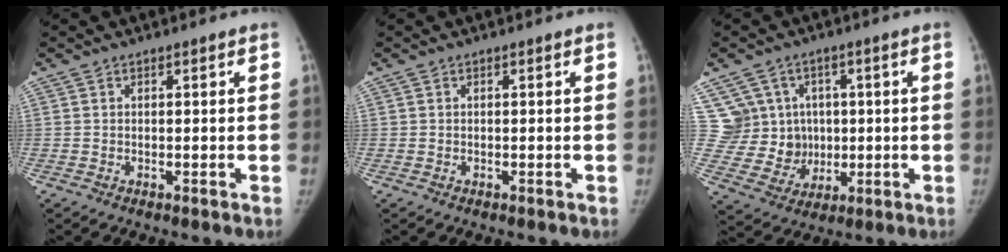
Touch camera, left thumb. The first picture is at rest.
{"total": 0.0}
{"total": 11.0, "force": [2.6, 10.3, 2.9], "torque": [-0.013, 0.006, 0.065]}